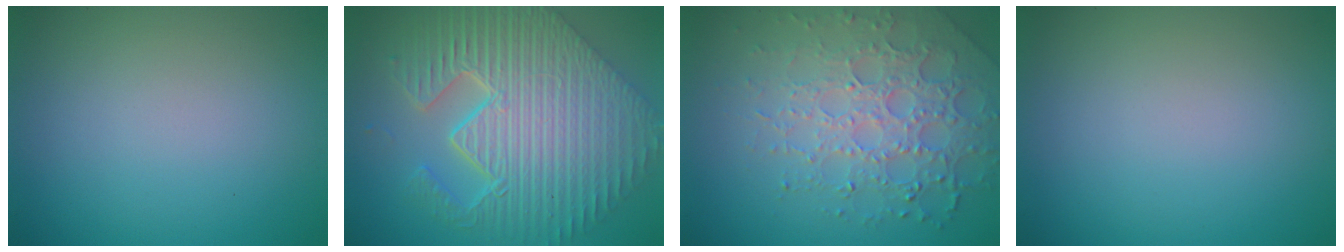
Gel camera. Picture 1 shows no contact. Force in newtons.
{"total": 11.5, "press": 7.7, "slide": 8.5}
{"total": 6.4, "press": 4.9, "slide": 4.1}
{"total": 0.0}